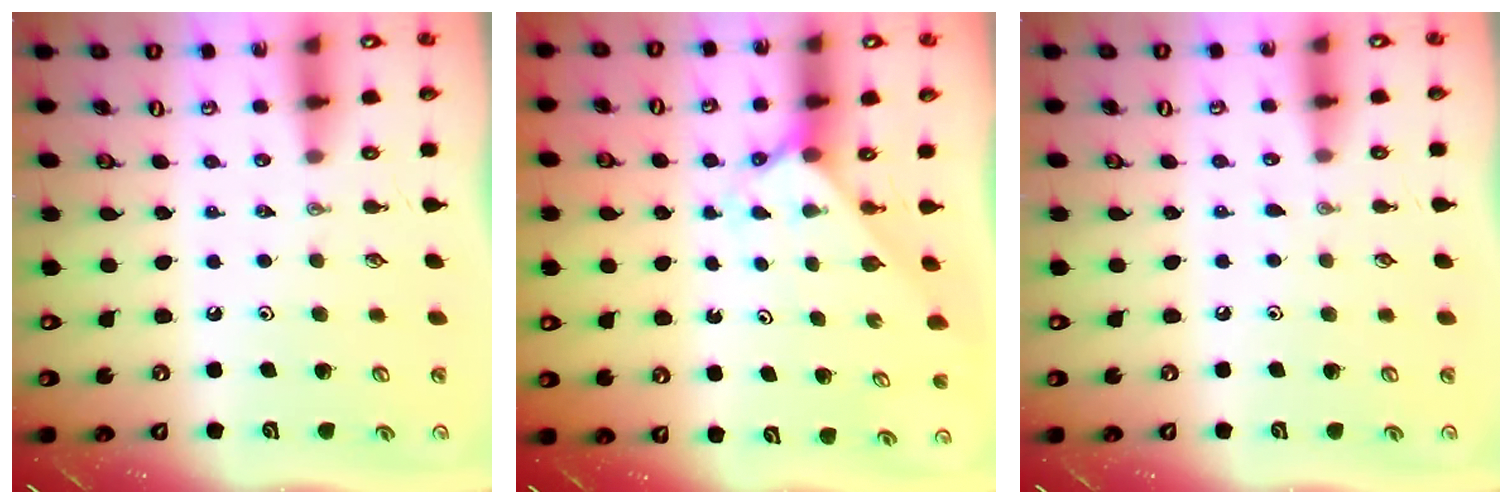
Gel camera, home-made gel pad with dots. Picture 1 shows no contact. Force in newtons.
{"total": 2.2, "press": 2.2, "slide": 0.2}
{"total": 2.4, "press": 2.4, "slide": 0.4}